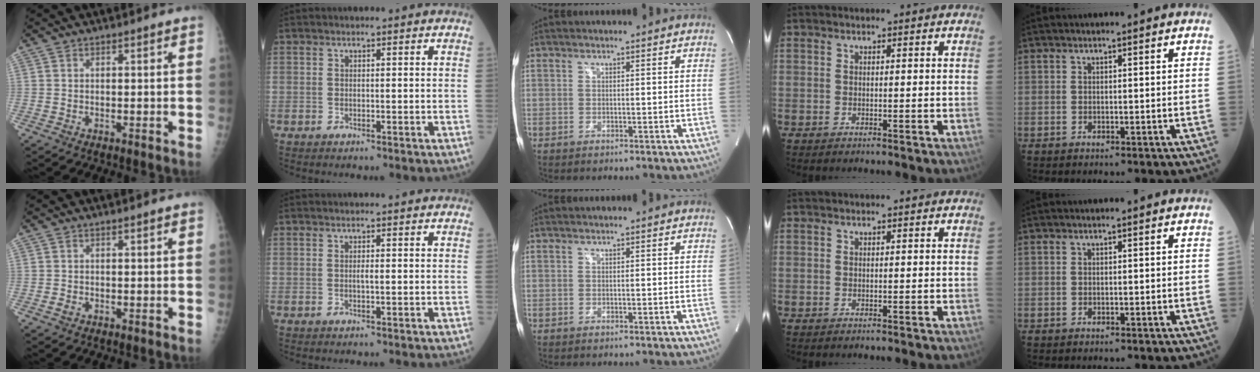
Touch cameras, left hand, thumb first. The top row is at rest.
{"thumb": {"total": 0.9, "force": [-0.3, 0.6, 0.6], "torque": [-0.010, 0.003, -0.002]}, "index": {"total": 0.7, "force": [0.1, 0.0, 0.7], "torque": [-0.015, 0.000, 0.002]}}